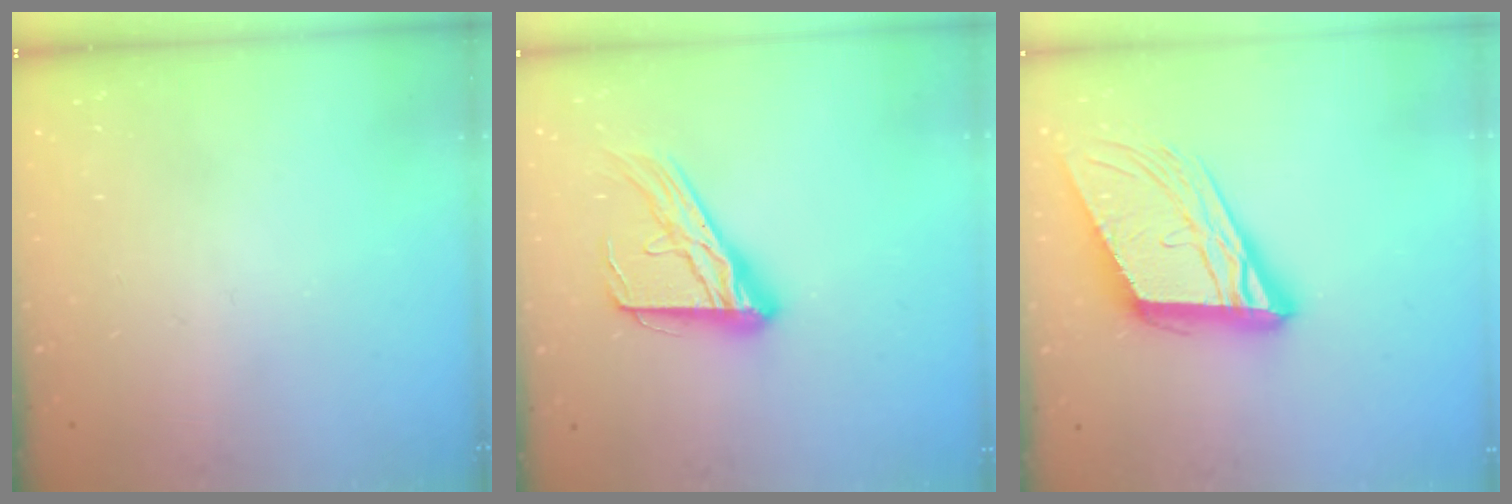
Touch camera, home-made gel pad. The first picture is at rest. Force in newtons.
{"total": 16.5, "press": 16.4, "slide": 1.5}
{"total": 18.1, "press": 17.7, "slide": 3.6}